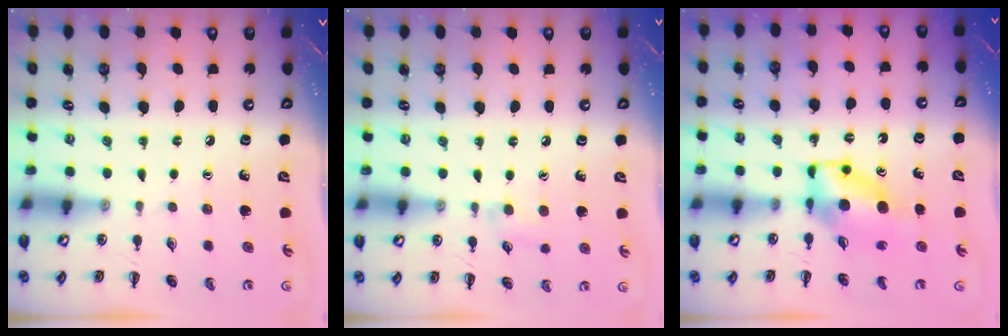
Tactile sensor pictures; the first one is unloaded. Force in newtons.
{"total": 6.3, "press": 5.9, "slide": 2.3}
{"total": 5.8, "press": 5.7, "slide": 1.4}